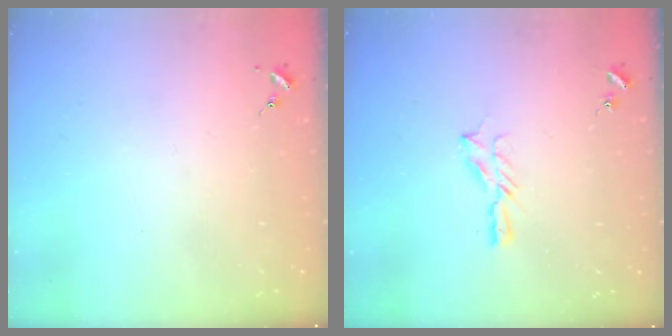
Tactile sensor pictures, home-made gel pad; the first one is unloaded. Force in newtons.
{"total": 5.1, "press": 5.1, "slide": 0.7}